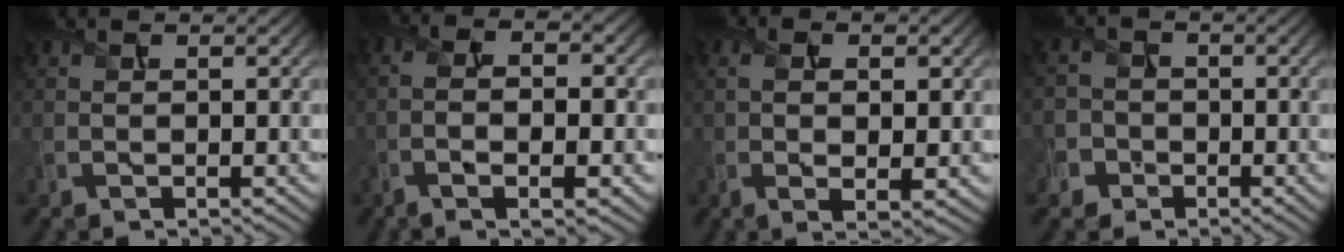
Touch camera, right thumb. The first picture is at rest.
{"total": 6.5, "force": [-1.9, 2.1, 5.9], "torque": [-0.119, -0.009, -0.025]}
{"total": 5.1, "force": [0.3, 2.4, 4.5], "torque": [-0.084, -0.006, 0.010]}
{"total": 4.2, "force": [-1.7, 3.9, 0.5], "torque": [-0.012, 0.003, -0.055]}